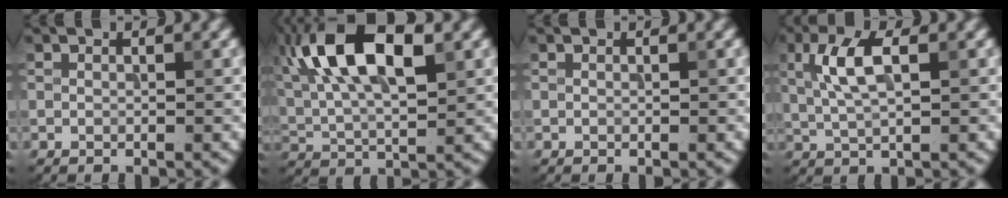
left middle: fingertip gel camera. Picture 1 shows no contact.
{"total": 11.9, "force": [4.5, 5.1, 9.8], "torque": [-0.182, 0.019, 0.075]}
{"total": 0.0}
{"total": 4.4, "force": [1.1, 1.6, 3.9], "torque": [-0.082, 0.008, 0.019]}